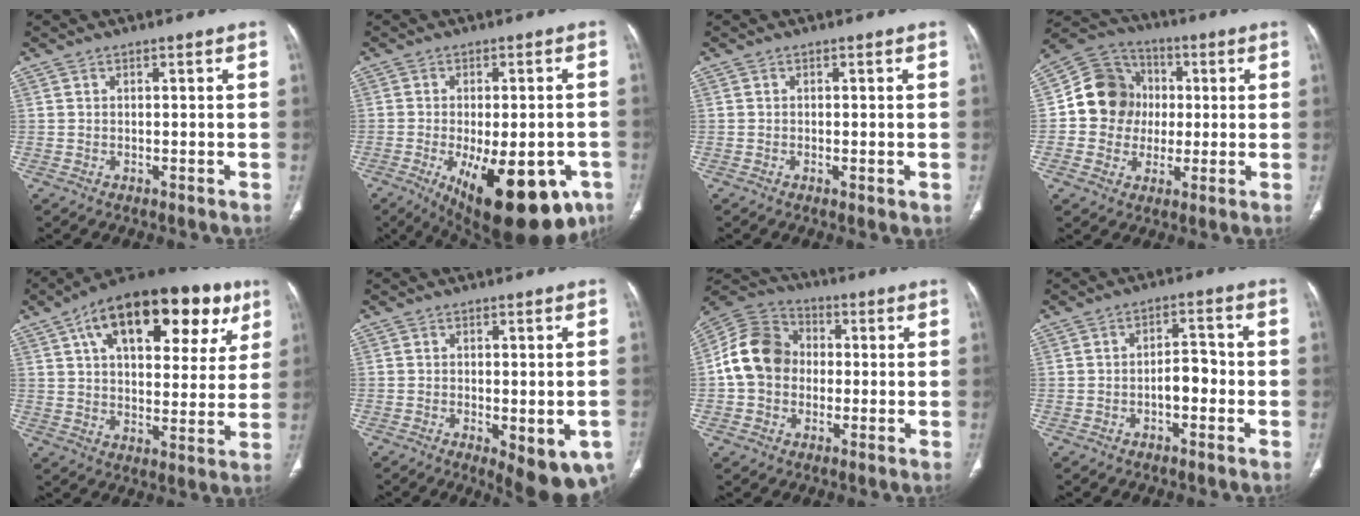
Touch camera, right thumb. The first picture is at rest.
{"total": 21.1, "force": [-9.0, 9.1, 16.7], "torque": [-0.186, -0.006, -0.109]}
{"total": 1.1, "force": [-0.5, 0.3, 1.0], "torque": [-0.017, -0.001, -0.005]}
{"total": 12.9, "force": [0.5, 11.8, 5.0], "torque": [-0.056, 0.021, 0.002]}
{"total": 26.0, "force": [12.0, 12.9, 19.2], "torque": [-0.251, 0.012, 0.175]}
{"total": 10.8, "force": [-4.2, 4.2, 9.0], "torque": [-0.111, -0.004, -0.049]}
{"total": 12.7, "force": [0.0, 10.5, 7.1], "torque": [-0.117, 0.033, -0.012]}
{"total": 4.6, "force": [-1.4, 2.5, 3.6], "torque": [-0.041, 0.024, -0.027]}